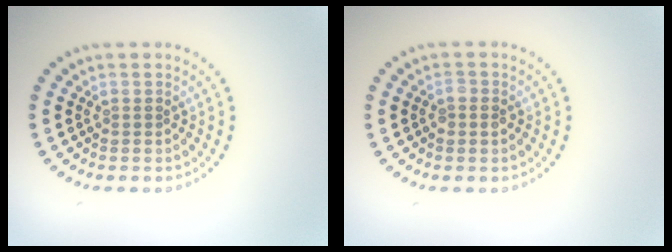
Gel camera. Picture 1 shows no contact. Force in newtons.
{"total": 1.0, "press": 1.0, "slide": 0.1}